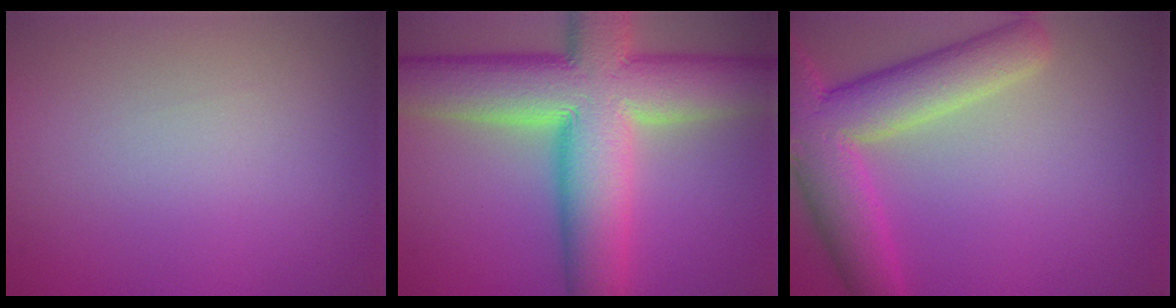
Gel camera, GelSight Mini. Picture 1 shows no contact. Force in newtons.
{"total": 14.2, "press": 14.2, "slide": 0.9}
{"total": 8.5, "press": 8.4, "slide": 0.6}